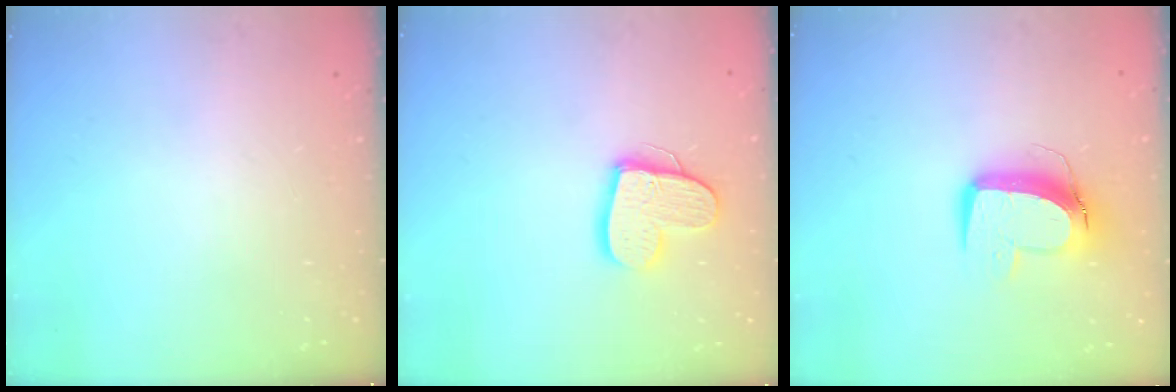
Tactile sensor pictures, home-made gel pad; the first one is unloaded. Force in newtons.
{"total": 12.9, "press": 12.9, "slide": 1.0}
{"total": 11.7, "press": 11.6, "slide": 1.2}